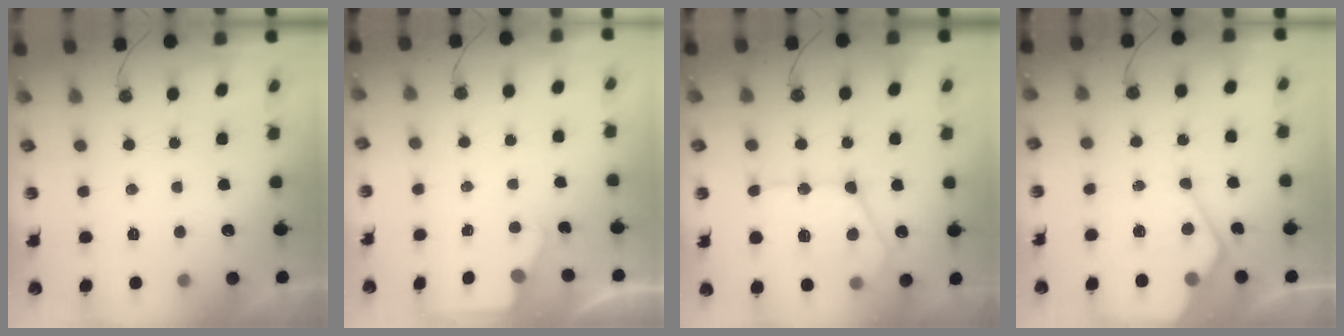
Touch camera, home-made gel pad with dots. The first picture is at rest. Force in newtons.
{"total": 2.3, "press": 2.3, "slide": 0.4}
{"total": 18.7, "press": 18.5, "slide": 2.0}
{"total": 11.0, "press": 10.9, "slide": 1.3}